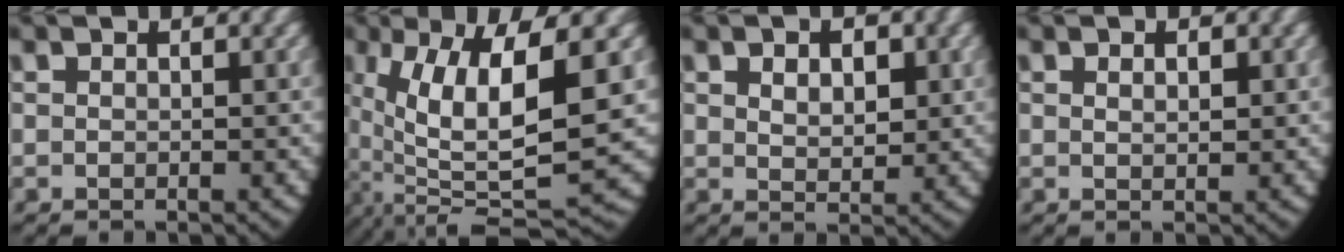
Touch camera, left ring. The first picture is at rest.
{"total": 11.9, "force": [-1.1, 5.4, 10.5], "torque": [-0.190, -0.031, 0.010]}
{"total": 2.5, "force": [0.8, 1.3, 2.0], "torque": [-0.033, -0.020, 0.027]}
{"total": 1.0, "force": [0.3, 0.1, 1.0], "torque": [-0.018, -0.011, 0.013]}